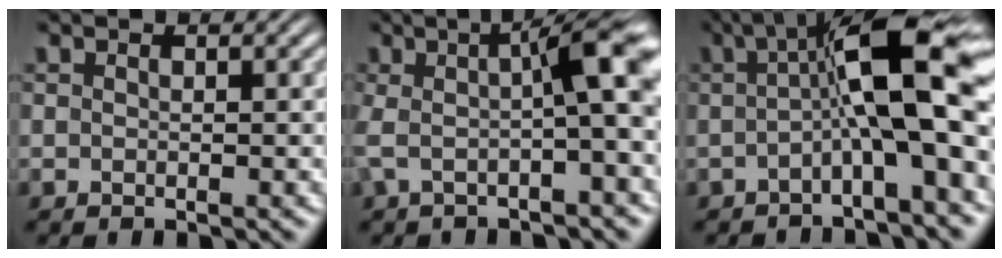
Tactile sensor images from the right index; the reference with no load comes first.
{"total": 7.6, "force": [0.9, 2.0, 7.3], "torque": [-0.105, 0.016, 0.011]}
{"total": 8.7, "force": [1.2, 1.7, 8.5], "torque": [-0.123, 0.015, 0.018]}